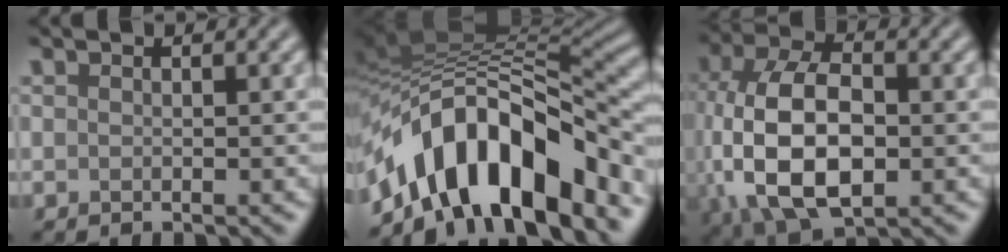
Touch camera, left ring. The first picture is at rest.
{"total": 13.1, "force": [-6.9, 5.4, 9.7], "torque": [-0.141, 0.013, -0.124]}
{"total": 11.9, "force": [-1.1, 6.9, 9.6], "torque": [-0.210, -0.005, -0.018]}